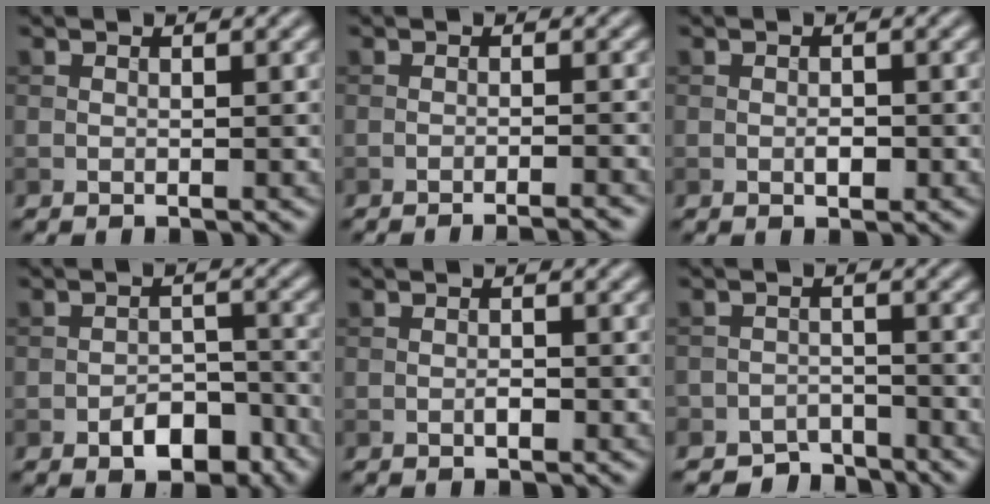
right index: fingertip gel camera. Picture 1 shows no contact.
{"total": 3.6, "force": [-3.0, 0.5, 1.9], "torque": [-0.017, 0.006, -0.047]}
{"total": 1.2, "force": [-0.4, 0.6, 0.9], "torque": [-0.013, 0.002, -0.005]}
{"total": 4.4, "force": [-2.6, 2.3, 2.6], "torque": [-0.033, 0.003, -0.041]}
{"total": 0.8, "force": [-0.4, 0.3, 0.7], "torque": [-0.012, 0.001, -0.006]}
{"total": 3.5, "force": [-3.2, 1.3, 0.1], "torque": [0.012, 0.001, -0.061]}